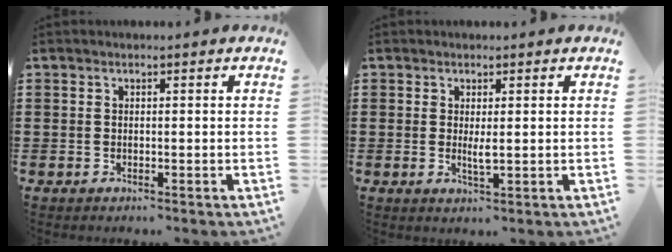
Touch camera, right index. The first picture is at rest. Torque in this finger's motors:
{"motor_torque": [0.03, 0.41, 0.44, 0.10]}